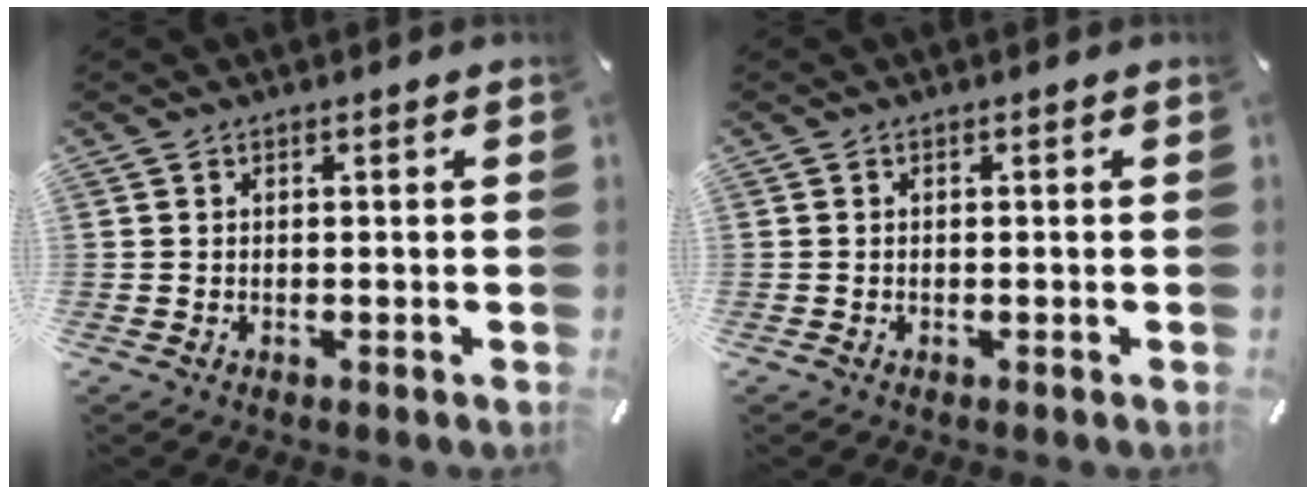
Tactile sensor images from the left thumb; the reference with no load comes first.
{"total": 0.0}